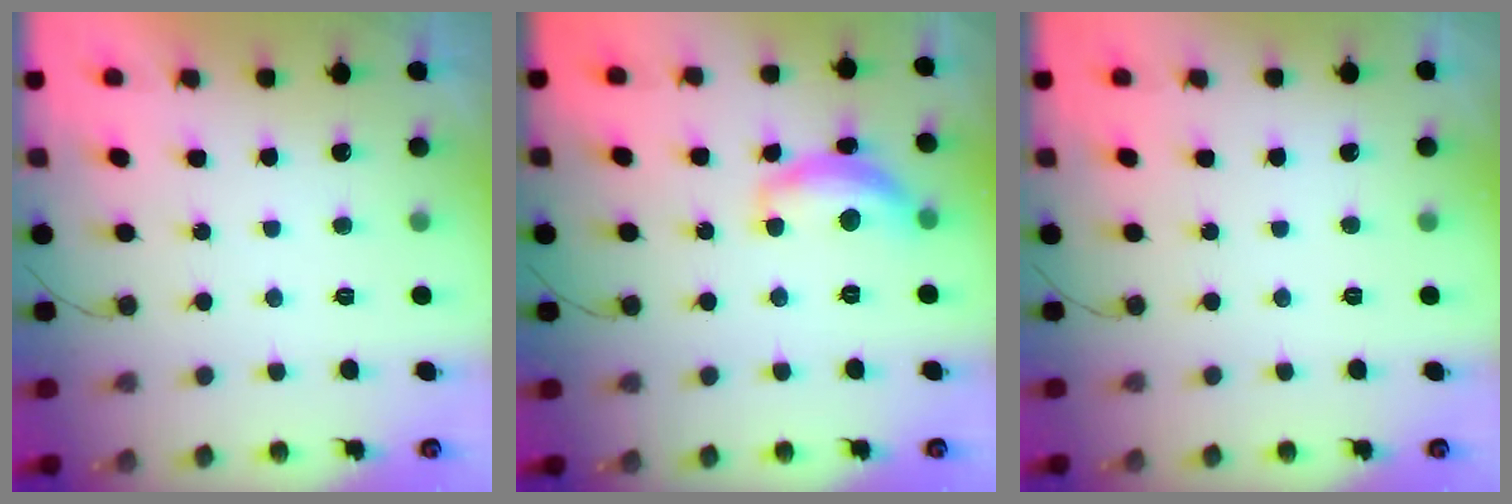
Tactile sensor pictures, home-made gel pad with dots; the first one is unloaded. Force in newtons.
{"total": 12.7, "press": 12.7, "slide": 0.7}
{"total": 0.0}